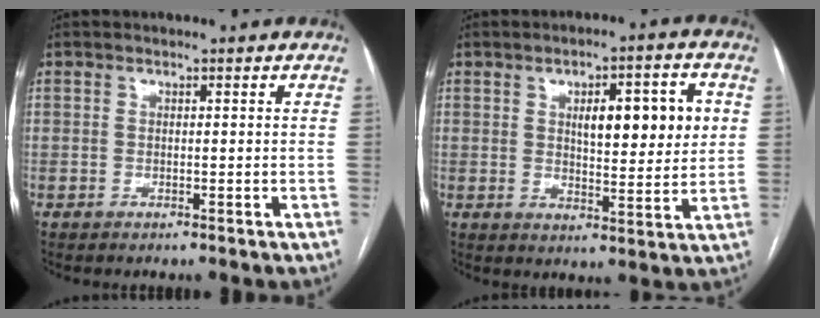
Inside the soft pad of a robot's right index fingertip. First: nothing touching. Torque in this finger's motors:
{"motor_torque": [1.00, 0.25, 0.31, 0.10]}